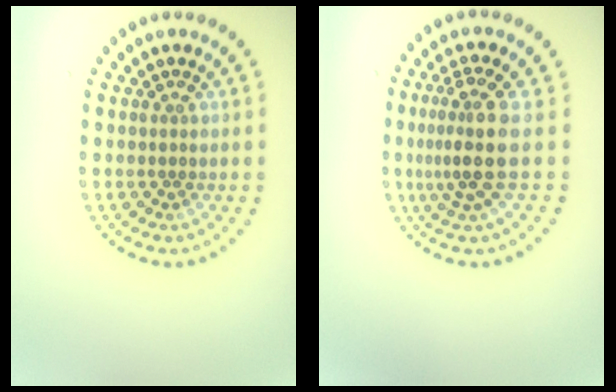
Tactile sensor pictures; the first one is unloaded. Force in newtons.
{"total": 3.8, "press": 2.9, "slide": 2.4}